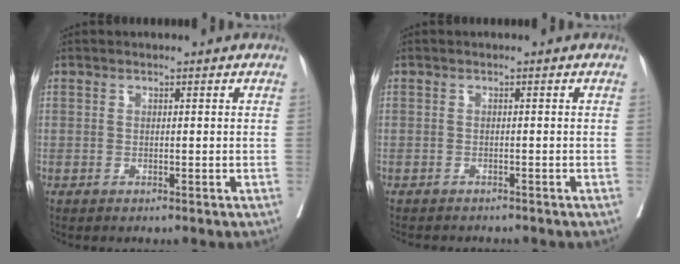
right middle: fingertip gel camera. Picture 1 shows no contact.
{"total": 4.0, "force": [-3.7, 1.1, 1.2], "torque": [-0.015, -0.004, -0.050]}